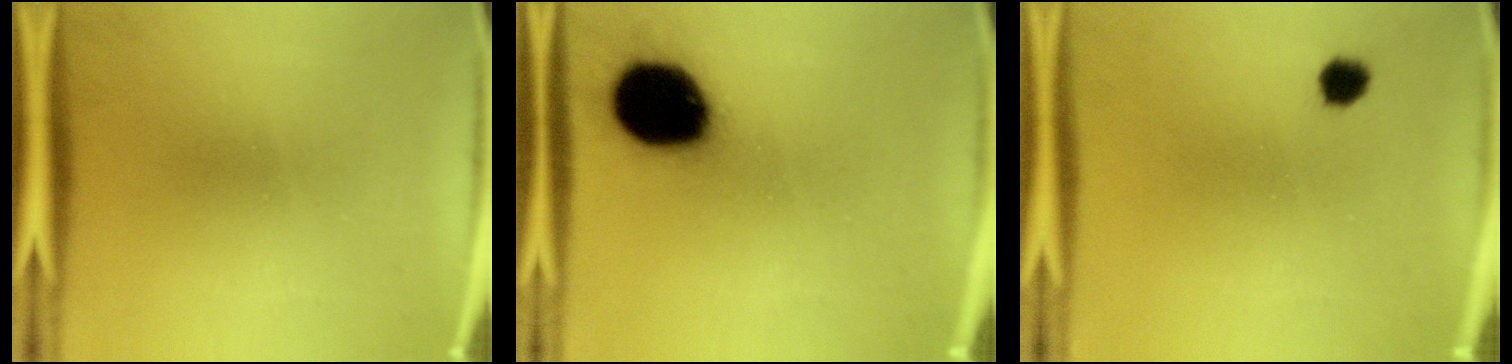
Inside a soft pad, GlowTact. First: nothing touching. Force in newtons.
{"total": 19.7}
{"total": 2.7}